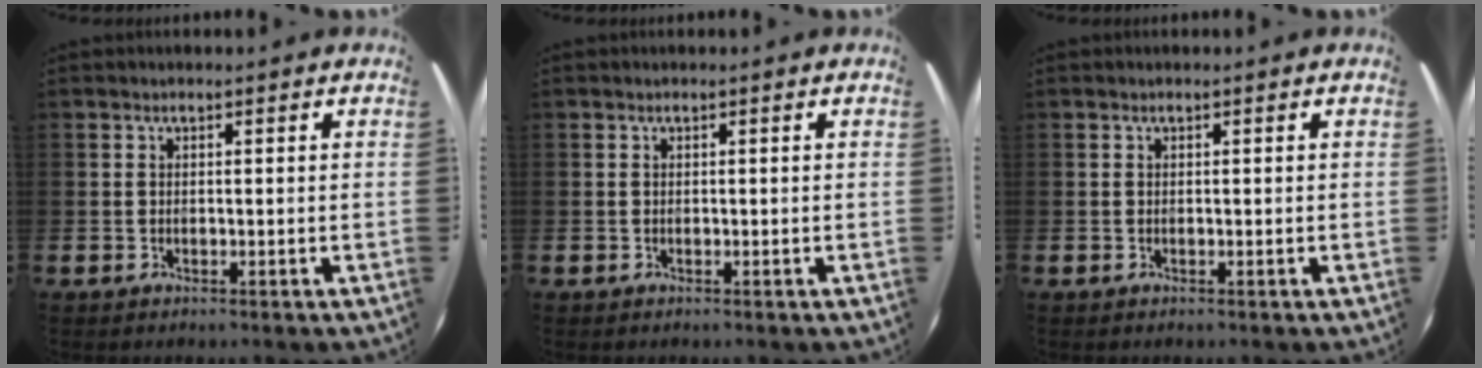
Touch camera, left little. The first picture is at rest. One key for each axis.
{"total": 0.0}
{"total": 0.0}